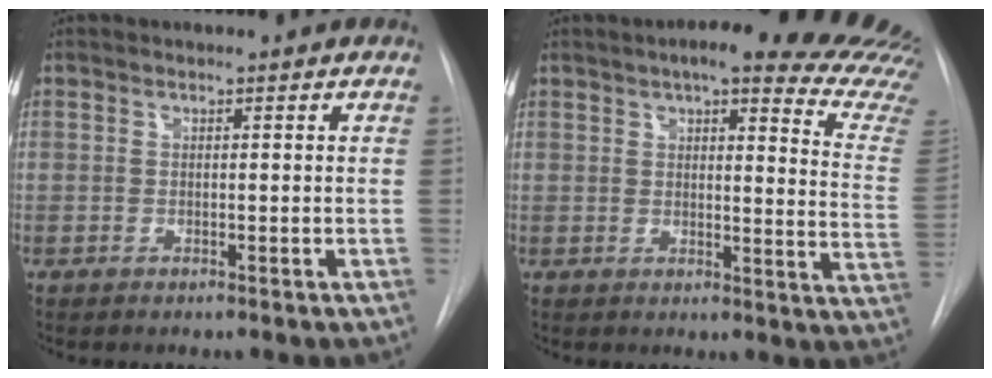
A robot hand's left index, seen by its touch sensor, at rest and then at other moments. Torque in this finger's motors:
{"motor_torque": [0.25, -0.57, 0.23, 0.04]}